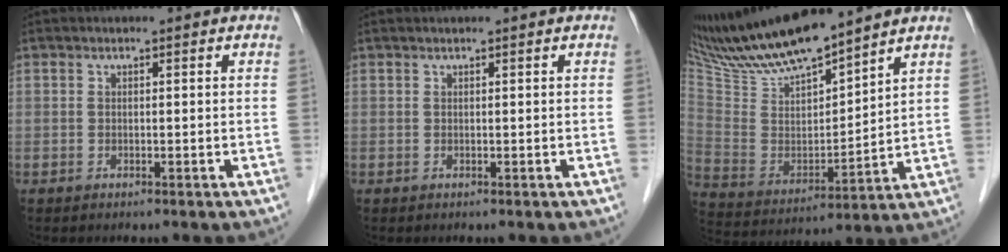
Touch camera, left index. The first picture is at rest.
{"total": 1.8, "force": [-1.7, -0.5, -0.4], "torque": [0.009, -0.004, -0.026]}
{"total": 15.2, "force": [13.6, 1.0, 6.8], "torque": [-0.135, -0.010, 0.271]}